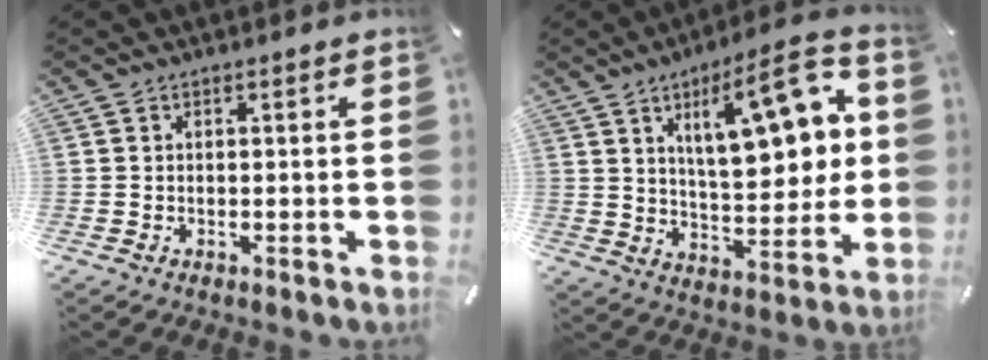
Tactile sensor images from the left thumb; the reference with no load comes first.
{"total": 19.3, "force": [7.4, 8.1, 15.9], "torque": [-0.218, -0.026, 0.111]}